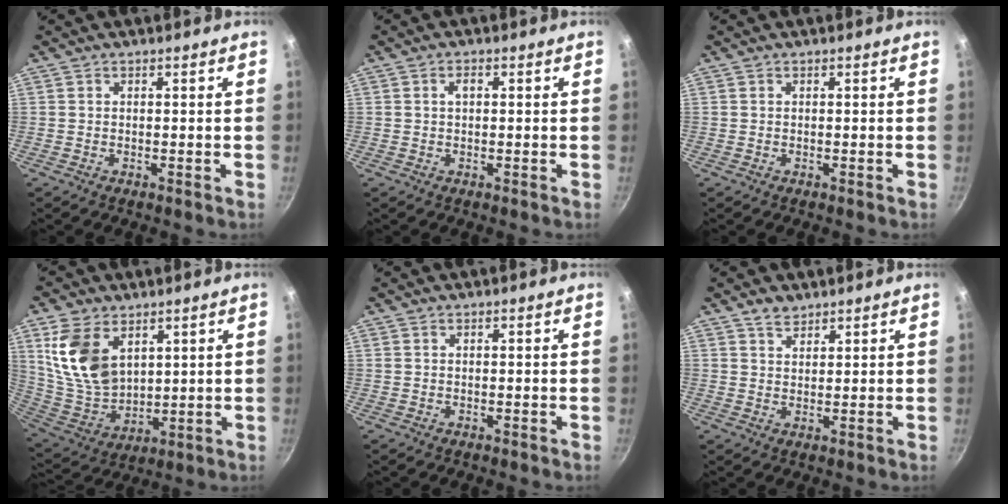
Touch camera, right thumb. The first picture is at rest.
{"total": 1.5, "force": [0.3, 0.9, 1.2], "torque": [-0.018, 0.006, 0.004]}
{"total": 0.0}
{"total": 14.4, "force": [5.9, 9.2, 9.3], "torque": [-0.160, -0.036, 0.133]}
{"total": 0.0}
{"total": 2.8, "force": [2.2, 1.5, 0.9], "torque": [-0.007, -0.011, 0.039]}